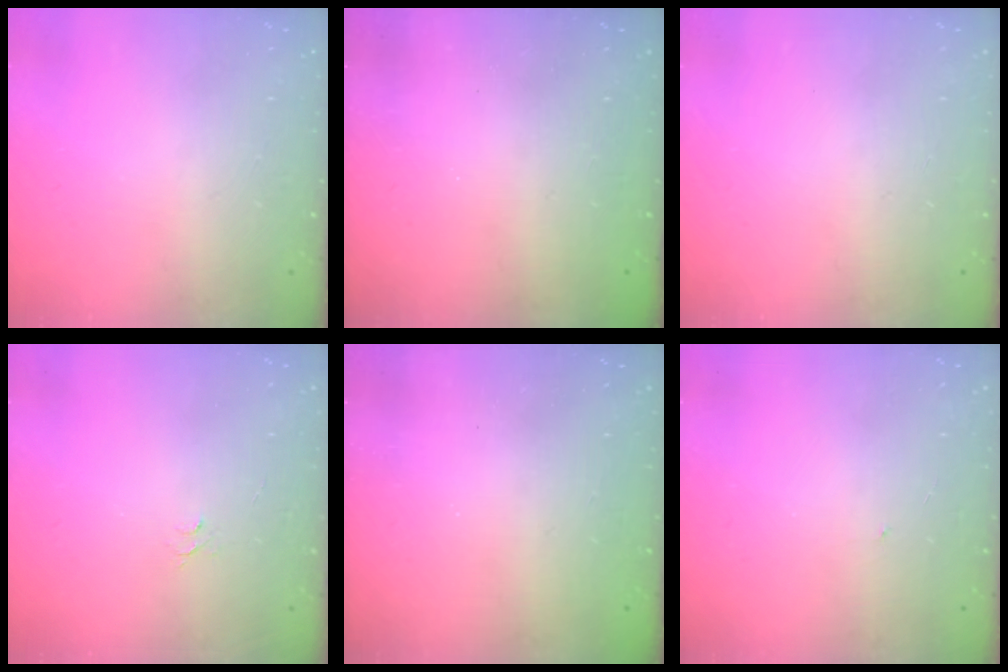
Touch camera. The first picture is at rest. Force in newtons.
{"total": 2.4, "press": 2.2, "slide": 0.8}
{"total": 0.0}
{"total": 3.7, "press": 3.7, "slide": 0.4}
{"total": 2.3, "press": 2.2, "slide": 0.7}
{"total": 0.6, "press": 0.6, "slide": 0.1}